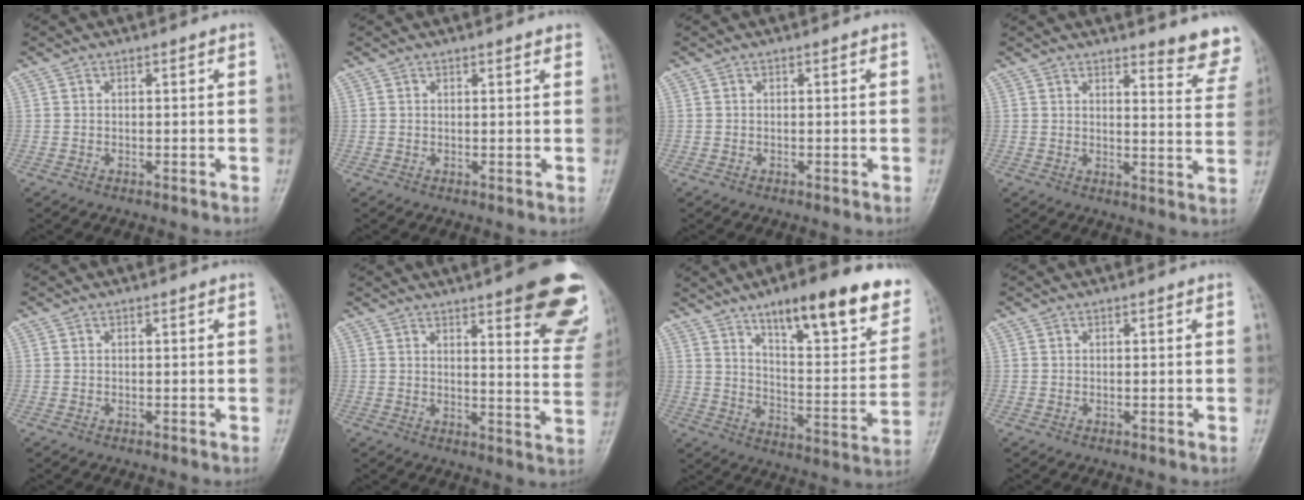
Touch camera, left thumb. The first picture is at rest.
{"total": 1.1, "force": [0.9, 0.2, 0.7], "torque": [-0.005, -0.001, 0.010]}
{"total": 0.0}
{"total": 8.7, "force": [8.0, 1.7, 3.1], "torque": [-0.006, -0.063, 0.077]}
{"total": 0.0}
{"total": 19.4, "force": [11.5, 4.8, 14.9], "torque": [-0.152, -0.053, 0.132]}
{"total": 22.8, "force": [14.2, 6.5, 16.6], "torque": [-0.194, -0.056, 0.213]}
{"total": 0.0}